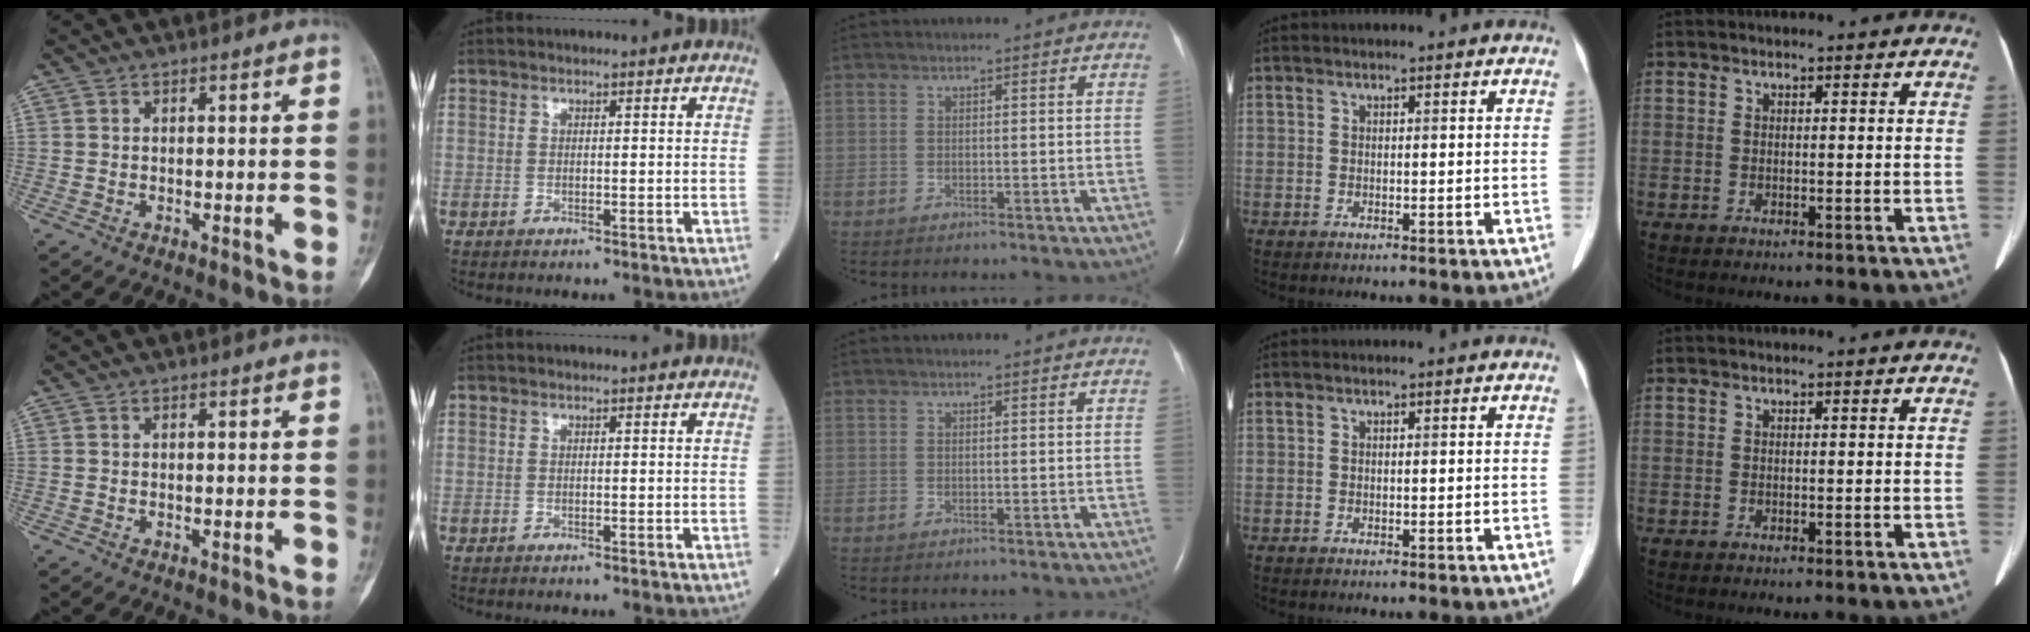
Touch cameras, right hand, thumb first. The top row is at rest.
{}